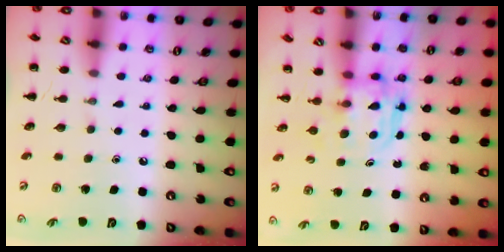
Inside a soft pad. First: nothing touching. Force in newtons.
{"total": 3.8, "press": 3.8, "slide": 0.2}